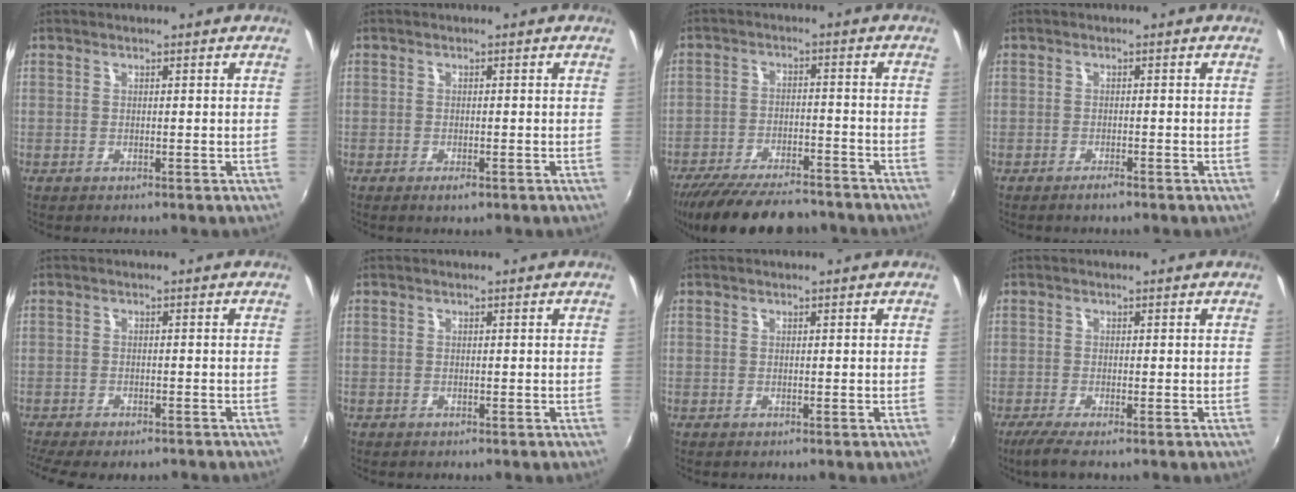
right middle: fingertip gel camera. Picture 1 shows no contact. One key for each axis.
{"total": 1.7, "fx": -1.0, "fy": 0.6, "fz": 1.2, "tx": -0.023, "ty": -0.004, "tz": -0.016}
{"total": 17.5, "fx": -14.7, "fy": 5.1, "fz": 8.1, "tx": -0.166, "ty": -0.021, "tz": -0.220}
{"total": 1.5, "fx": -1.3, "fy": 0.2, "fz": 0.8, "tx": -0.020, "ty": -0.001, "tz": -0.024}
{"total": 8.0, "fx": -6.6, "fy": 2.1, "fz": 4.0, "tx": -0.097, "ty": -0.034, "tz": -0.106}
{"total": 0.0}
{"total": 0.0}
{"total": 2.8, "fx": -1.9, "fy": -0.4, "fz": 2.1, "tx": -0.051, "ty": -0.011, "tz": -0.039}